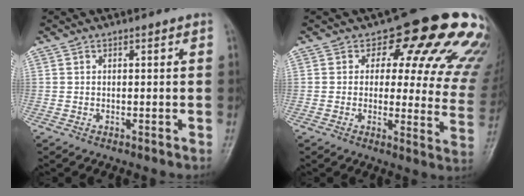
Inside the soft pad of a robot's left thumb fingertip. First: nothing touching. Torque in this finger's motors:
{"motor_torque": [0.85, 0.89, 1.13, -1.64, 0.04]}